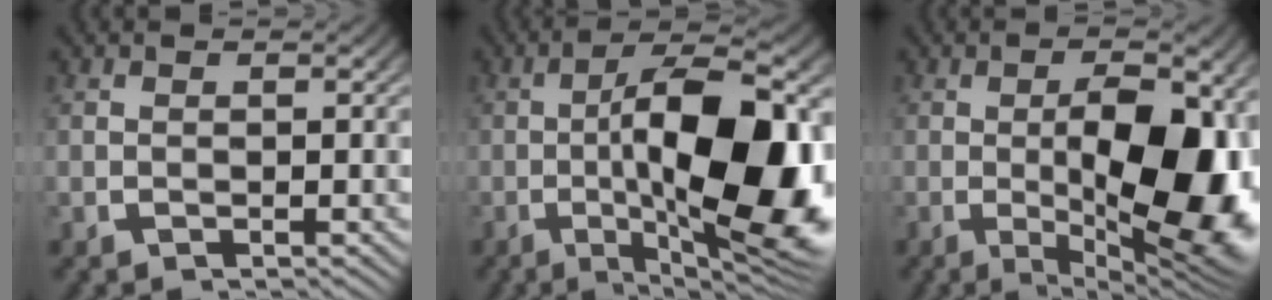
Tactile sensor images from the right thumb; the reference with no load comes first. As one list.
[{"total": 18.1, "force": [-2.5, 7.9, 16.1], "torque": [-0.255, -0.026, -0.026]}, {"total": 14.8, "force": [-2.5, 6.7, 13.0], "torque": [-0.192, -0.032, -0.022]}]